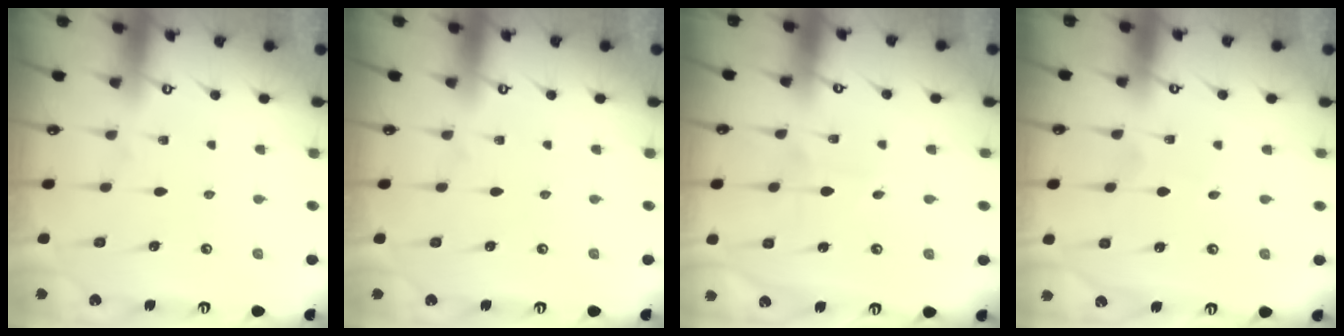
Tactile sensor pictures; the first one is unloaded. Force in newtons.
{"total": 0.0}
{"total": 2.7, "press": 2.7, "slide": 0.3}
{"total": 0.0}